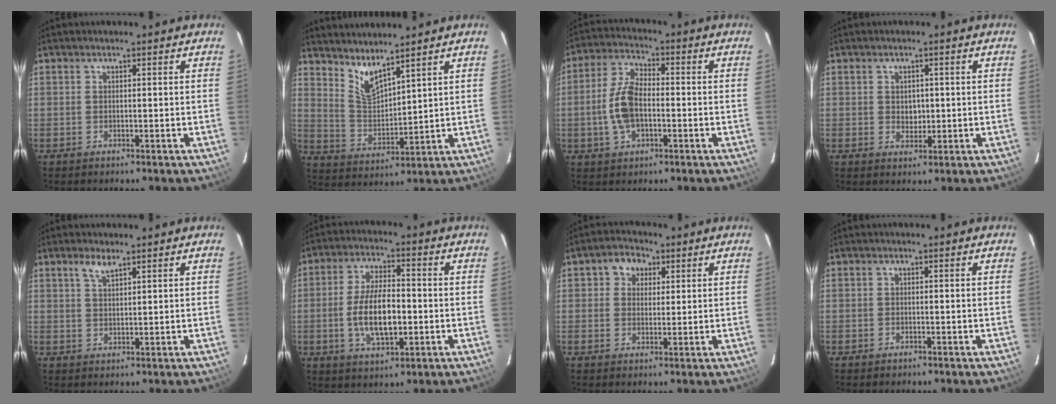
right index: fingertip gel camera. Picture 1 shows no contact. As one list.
[{"total": 6.7, "force": [5.5, 1.5, 3.6], "torque": [-0.068, -0.011, 0.114]}, {"total": 9.1, "force": [-1.7, 5.2, 7.3], "torque": [-0.155, 0.012, -0.029]}, {"total": 2.7, "force": [0.1, 2.3, 1.3], "torque": [-0.018, 0.003, 0.004]}, {"total": 2.6, "force": [1.9, 0.8, 1.7], "torque": [-0.033, 0.005, 0.037]}, {"total": 10.5, "force": [-1.9, 4.5, 9.3], "torque": [-0.184, 0.001, -0.030]}, {"total": 4.6, "force": [1.5, 4.0, 1.7], "torque": [-0.020, 0.017, 0.024]}, {"total": 0.7, "force": [-0.5, 0.4, 0.0], "torque": [-0.002, 0.002, -0.009]}]